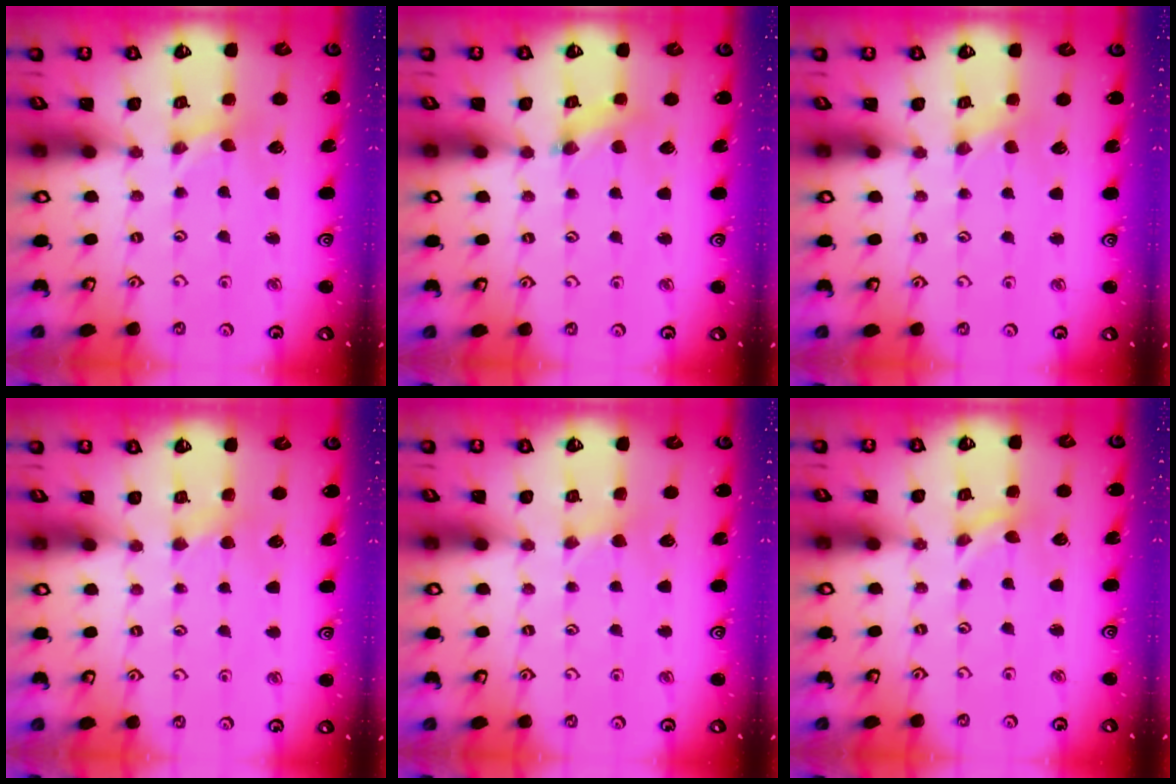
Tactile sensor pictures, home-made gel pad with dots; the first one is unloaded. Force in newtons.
{"total": 1.6, "press": 1.6, "slide": 0.4}
{"total": 0.0}
{"total": 1.9, "press": 1.8, "slide": 0.4}
{"total": 2.0, "press": 2.0, "slide": 0.3}
{"total": 0.0}